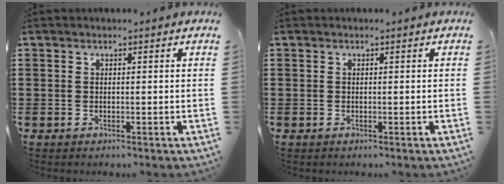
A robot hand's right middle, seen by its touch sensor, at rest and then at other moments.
{"total": 0.0}